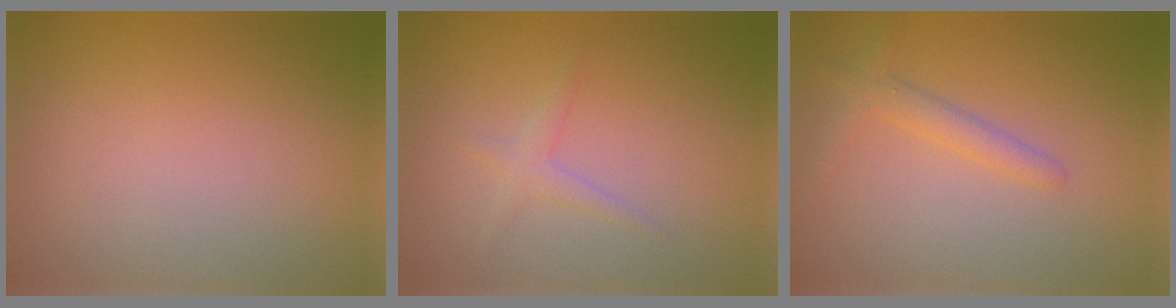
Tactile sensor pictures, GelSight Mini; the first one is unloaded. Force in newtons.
{"total": 1.3, "press": 1.3, "slide": 0.1}
{"total": 2.1, "press": 2.1, "slide": 0.0}